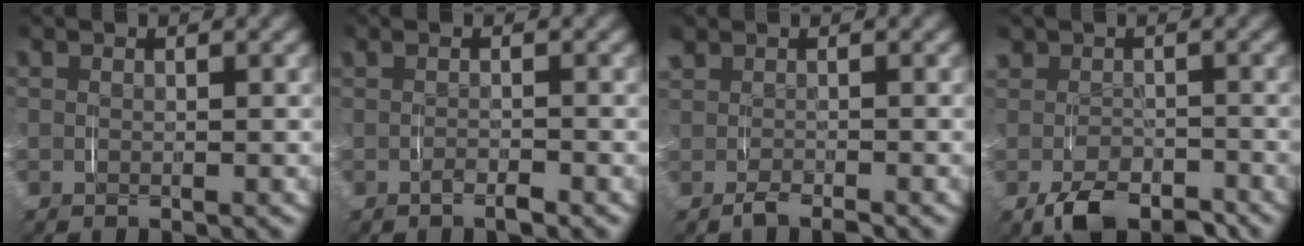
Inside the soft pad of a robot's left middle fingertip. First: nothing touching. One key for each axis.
{"total": 1.0, "fx": -0.6, "fy": 0.1, "fz": 0.8, "tx": -0.014, "ty": 0.005, "tz": -0.013}
{"total": 0.8, "fx": -0.4, "fy": 0.4, "fz": 0.6, "tx": -0.022, "ty": -0.001, "tz": -0.005}
{"total": 4.2, "fx": -2.7, "fy": 2.4, "fz": 2.0, "tx": -0.033, "ty": -0.014, "tz": -0.039}